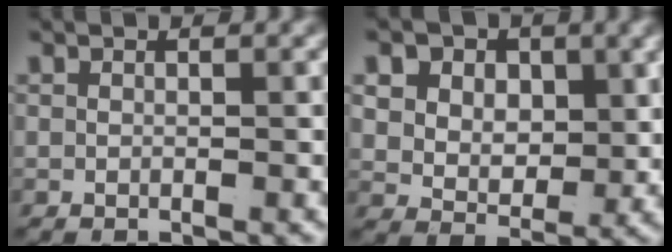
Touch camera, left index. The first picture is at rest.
{"total": 7.2, "force": [1.8, 5.9, 3.8], "torque": [-0.082, -0.024, 0.033]}